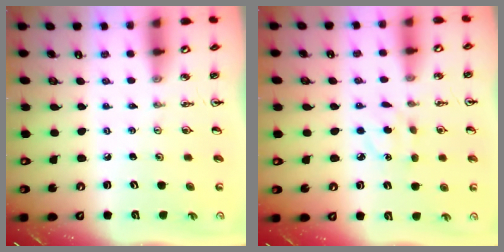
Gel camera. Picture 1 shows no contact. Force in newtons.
{"total": 4.6, "press": 4.6, "slide": 0.5}